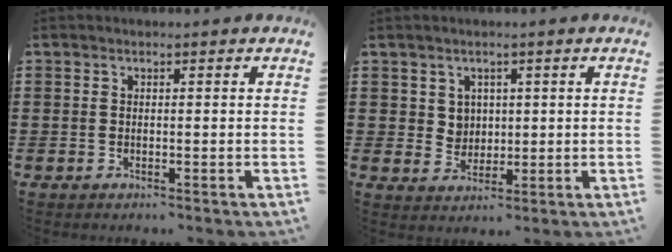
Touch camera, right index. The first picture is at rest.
{"total": 3.0, "force": [1.4, 2.6, 0.6], "torque": [-0.025, 0.009, 0.025]}